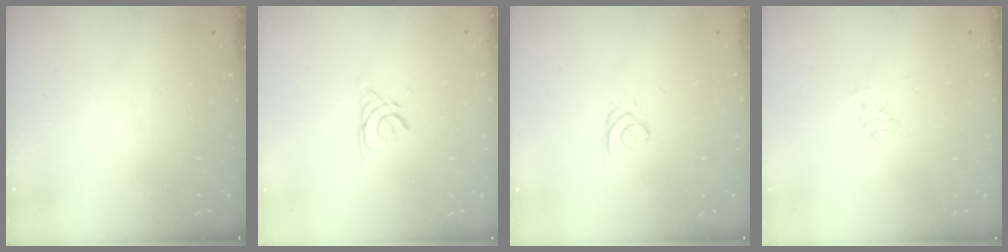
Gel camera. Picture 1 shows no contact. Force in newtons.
{"total": 2.2, "press": 2.2, "slide": 0.4}
{"total": 1.7, "press": 1.7, "slide": 0.2}
{"total": 3.5, "press": 3.3, "slide": 1.1}